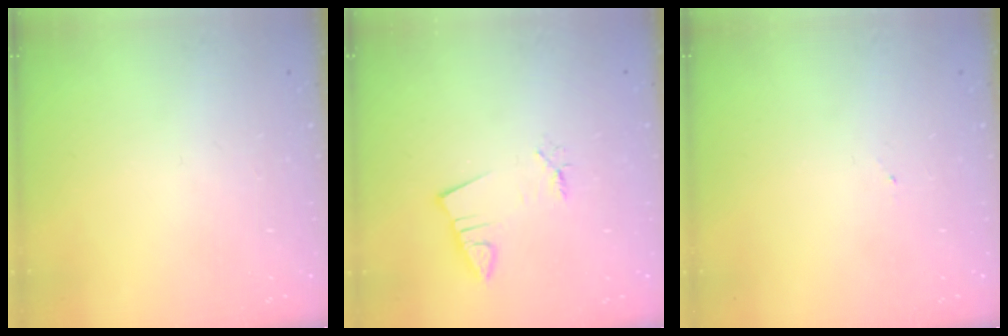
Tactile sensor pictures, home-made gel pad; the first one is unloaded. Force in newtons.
{"total": 1.8, "press": 1.8, "slide": 0.1}
{"total": 2.5, "press": 2.5, "slide": 0.1}